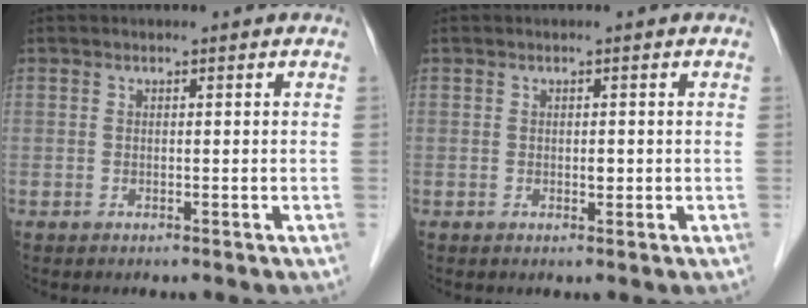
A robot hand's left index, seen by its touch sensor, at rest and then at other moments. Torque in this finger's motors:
{"motor_torque": [0.03, -0.01, 0.00, 0.00]}